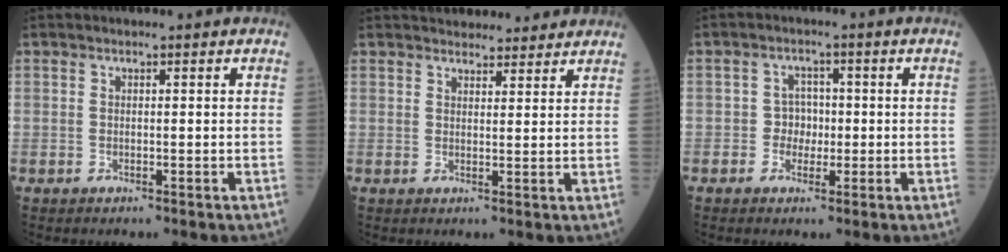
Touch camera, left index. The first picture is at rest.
{"total": 9.0, "force": [8.2, 2.7, 2.3], "torque": [-0.019, 0.017, 0.102]}
{"total": 3.2, "force": [-0.9, 2.9, 1.0], "torque": [-0.011, 0.006, -0.017]}